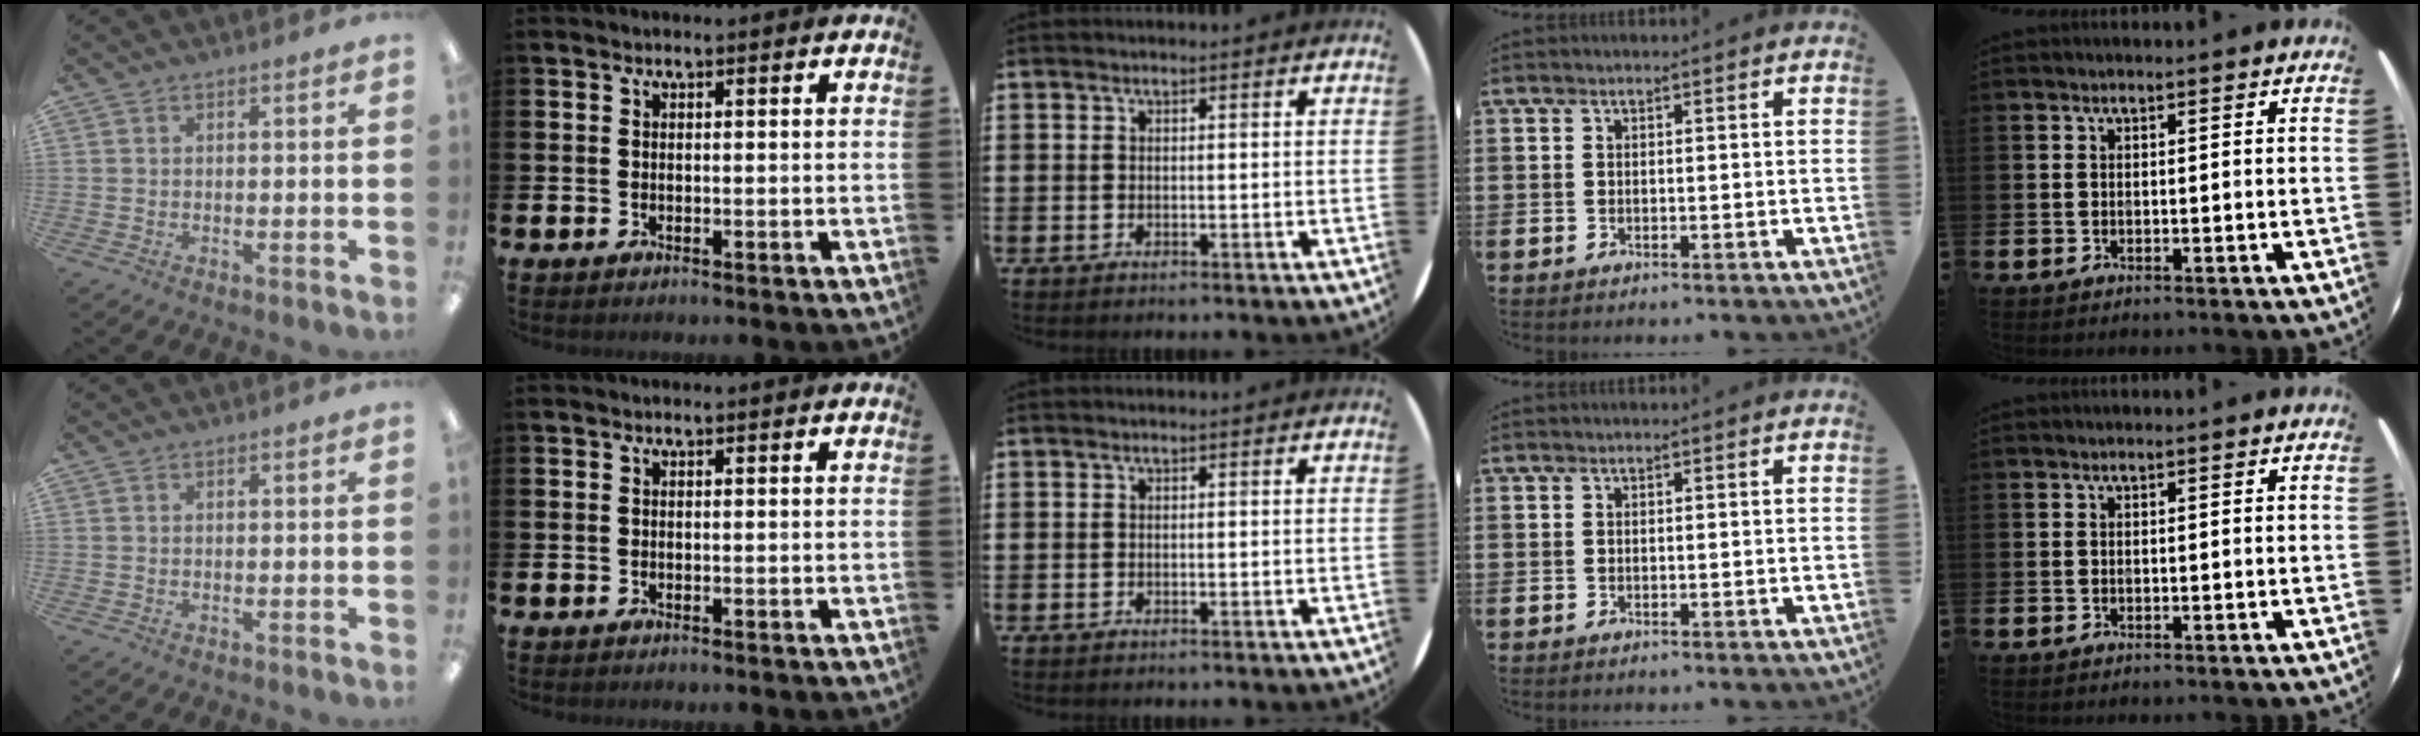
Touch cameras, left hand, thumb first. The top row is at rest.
{}